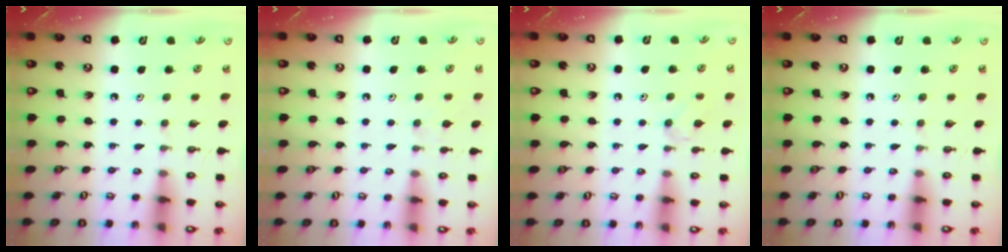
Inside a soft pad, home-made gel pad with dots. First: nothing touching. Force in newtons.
{"total": 3.7, "press": 3.7, "slide": 0.7}
{"total": 4.6, "press": 4.5, "slide": 0.9}
{"total": 0.0}